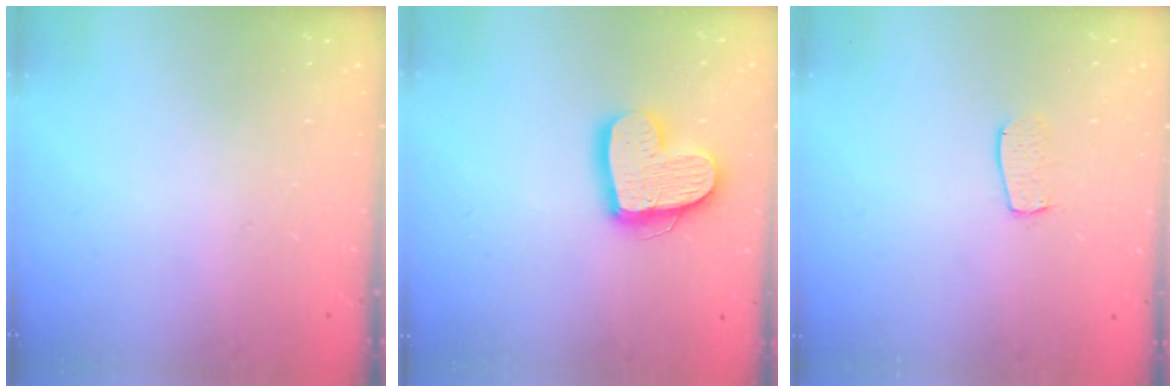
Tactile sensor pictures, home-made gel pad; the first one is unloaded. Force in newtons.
{"total": 16.5, "press": 16.5, "slide": 1.6}
{"total": 6.1, "press": 6.1, "slide": 0.3}